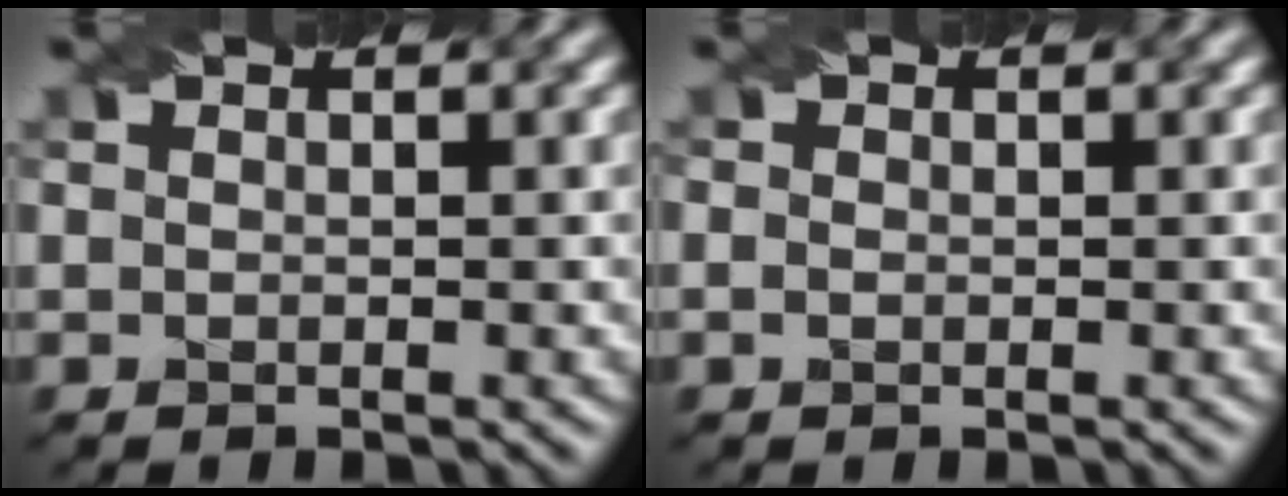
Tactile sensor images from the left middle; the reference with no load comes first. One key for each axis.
{"total": 0.8, "fx": -0.1, "fy": 0.7, "fz": 0.3, "tx": -0.004, "ty": 0.000, "tz": -0.008}